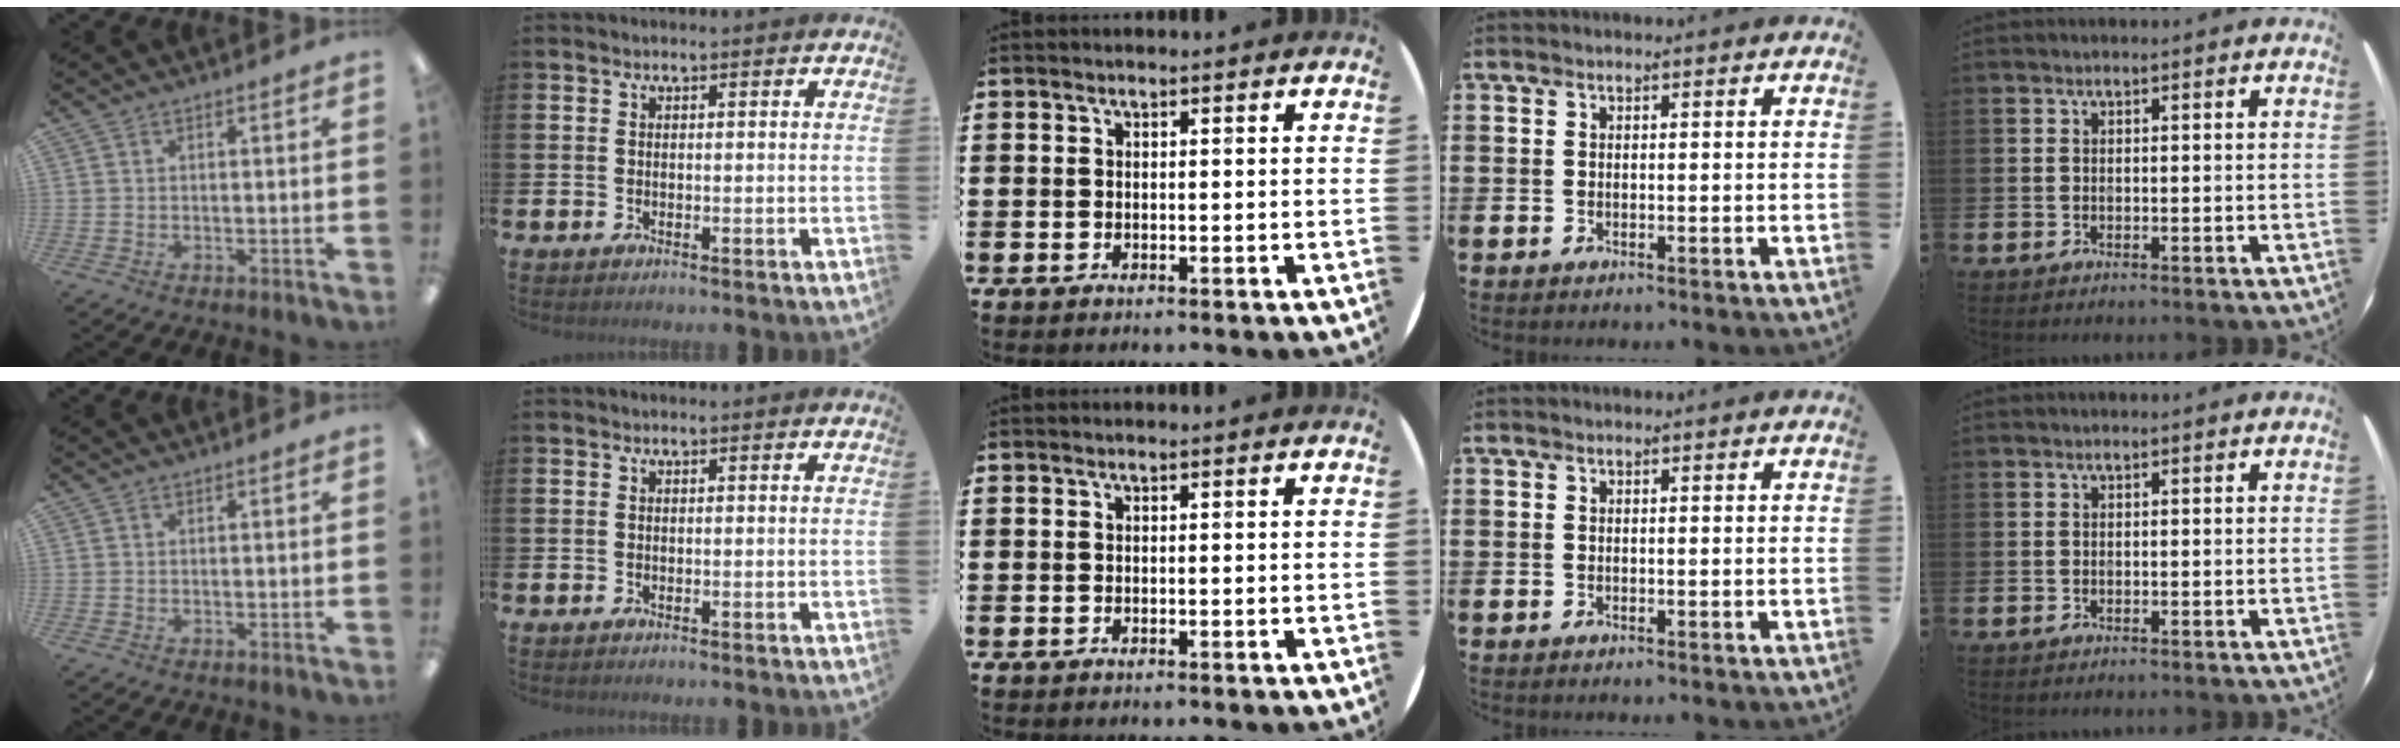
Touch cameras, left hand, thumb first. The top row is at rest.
{}